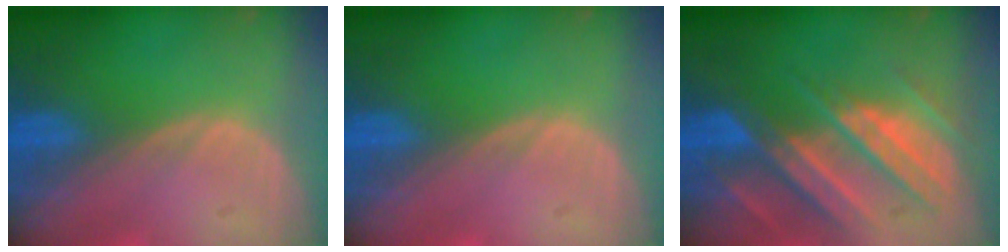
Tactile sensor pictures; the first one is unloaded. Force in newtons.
{"total": 0.0}
{"total": 10.6, "press": 9.4, "slide": 4.8}